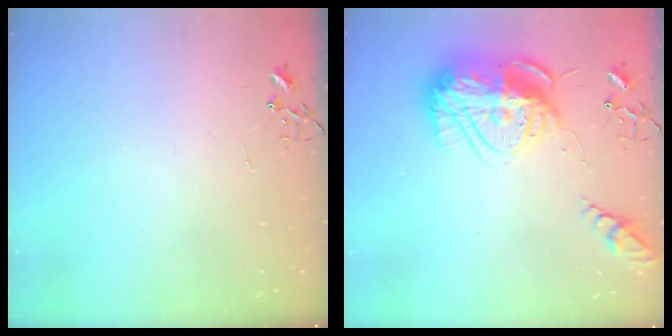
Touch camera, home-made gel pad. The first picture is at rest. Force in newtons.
{"total": 18.9, "press": 18.9, "slide": 1.6}